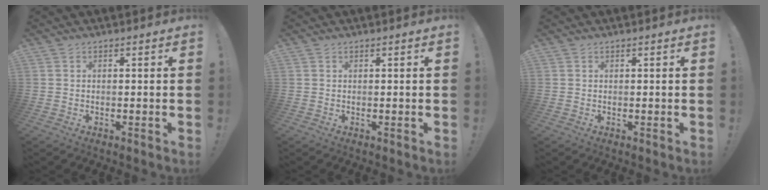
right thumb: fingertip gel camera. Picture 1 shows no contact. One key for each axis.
{"total": 0.0}
{"total": 0.0}